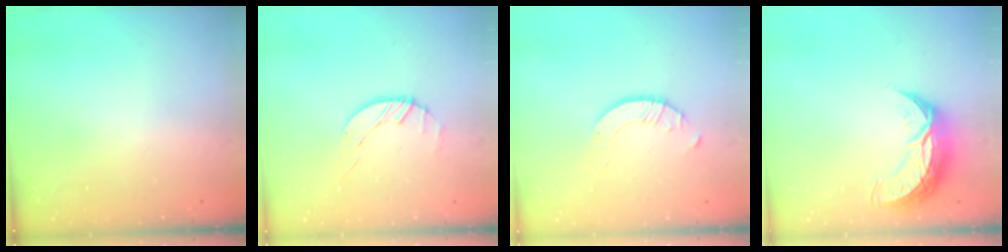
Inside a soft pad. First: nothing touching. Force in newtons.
{"total": 2.9, "press": 2.8, "slide": 0.3}
{"total": 2.1, "press": 2.1, "slide": 0.2}
{"total": 10.3, "press": 10.2, "slide": 0.7}